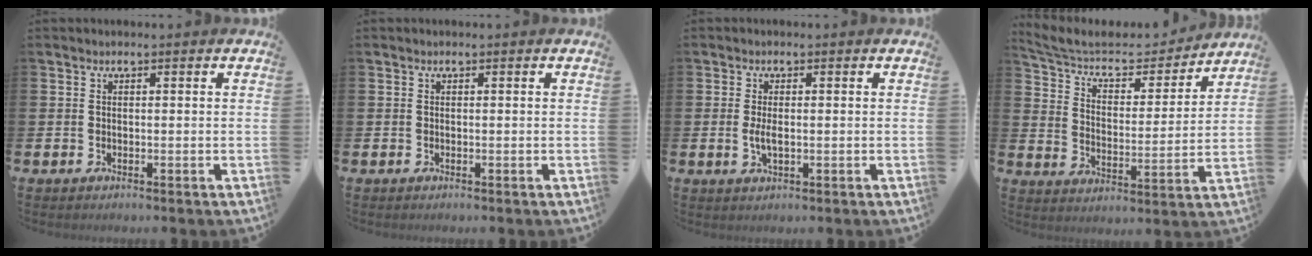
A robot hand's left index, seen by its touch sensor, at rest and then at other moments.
{"total": 0.0}
{"total": 2.3, "force": [0.0, 0.9, 2.1], "torque": [-0.040, 0.002, -0.002]}
{"total": 6.9, "force": [6.2, 2.5, 1.6], "torque": [-0.072, -0.043, 0.104]}